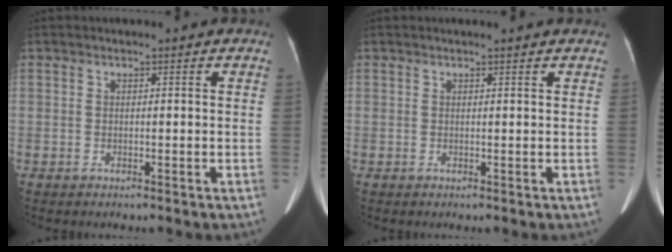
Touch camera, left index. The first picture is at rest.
{"total": 1.7, "force": [1.6, -0.1, 0.7], "torque": [-0.010, 0.008, 0.021]}